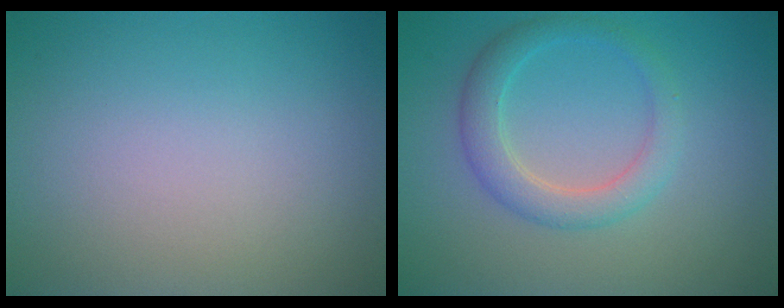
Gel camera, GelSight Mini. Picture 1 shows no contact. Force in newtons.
{"total": 3.2, "press": 3.2, "slide": 0.2}